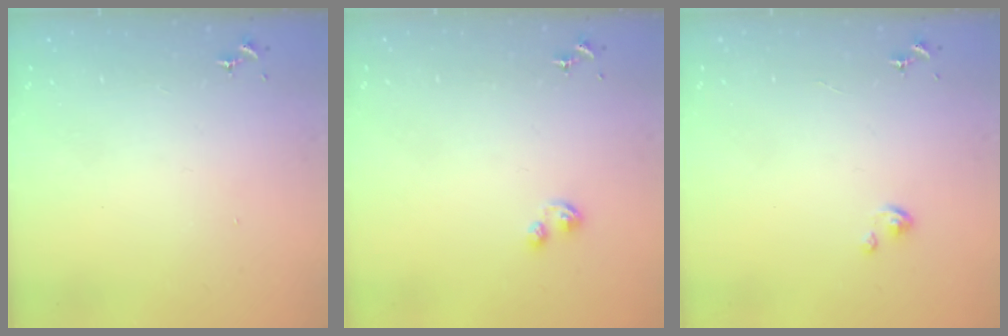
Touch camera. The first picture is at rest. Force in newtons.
{"total": 2.9, "press": 2.9, "slide": 0.4}
{"total": 2.8, "press": 2.8, "slide": 0.2}